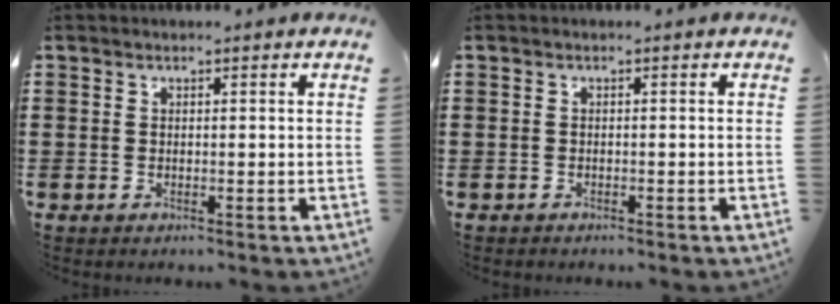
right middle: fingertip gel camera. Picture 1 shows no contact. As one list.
[{"total": 0.7, "force": [-0.6, 0.2, -0.3], "torque": [0.003, 0.001, -0.012]}]